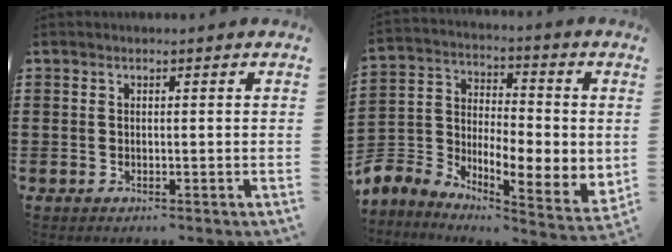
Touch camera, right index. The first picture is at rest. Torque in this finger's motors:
{"motor_torque": [1.39, -0.75, 0.47, 0.17]}